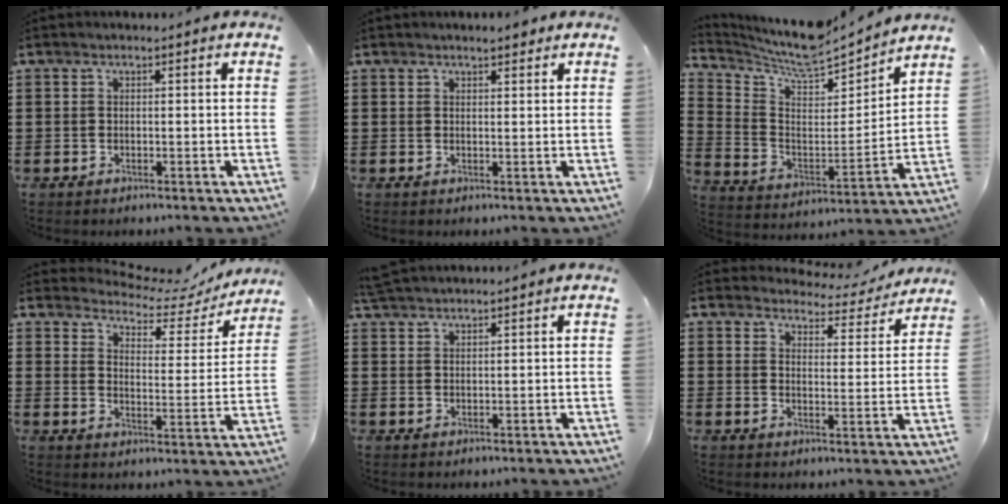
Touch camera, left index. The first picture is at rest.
{"total": 2.0, "force": [1.7, 0.4, 0.9], "torque": [-0.020, 0.004, 0.031]}
{"total": 8.2, "force": [7.5, 1.9, 2.8], "torque": [-0.091, -0.055, 0.129]}
{"total": 5.2, "force": [4.9, 1.5, 1.1], "torque": [-0.037, -0.035, 0.079]}
{"total": 2.5, "force": [2.5, 0.0, 0.4], "torque": [-0.014, 0.000, 0.049]}
{"total": 3.8, "force": [3.7, 0.7, 0.6], "torque": [-0.024, -0.024, 0.060]}